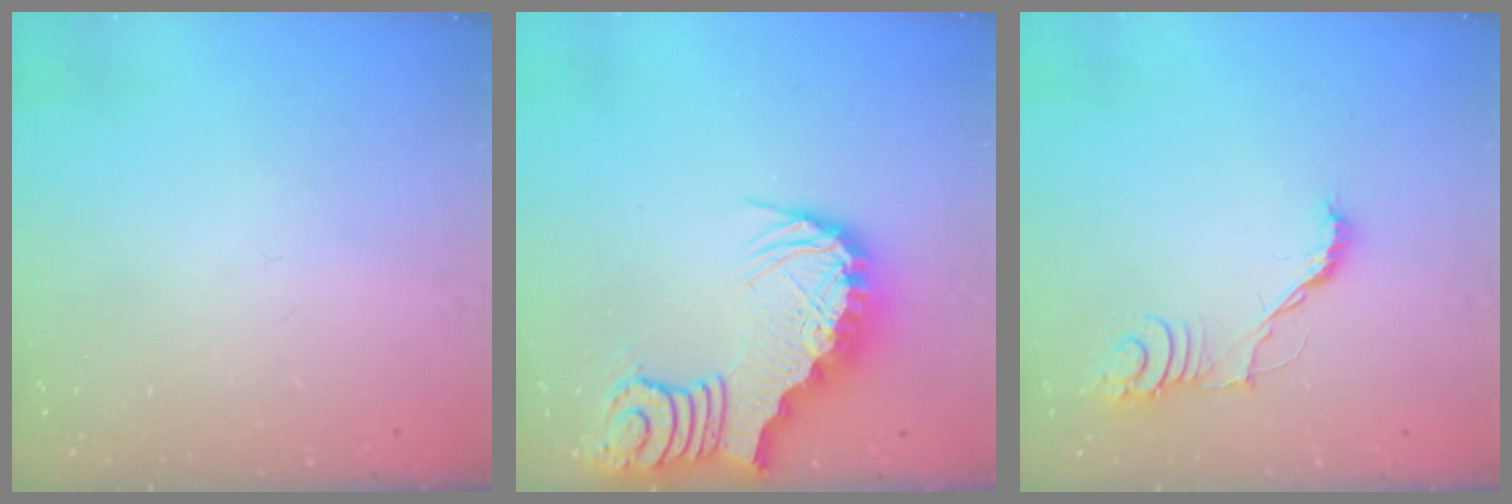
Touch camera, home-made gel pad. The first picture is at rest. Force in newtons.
{"total": 3.7, "press": 3.6, "slide": 0.7}
{"total": 9.8, "press": 9.7, "slide": 0.7}